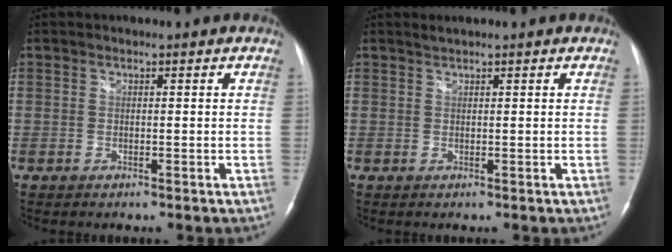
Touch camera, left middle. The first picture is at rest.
{"total": 0.6, "force": [0.6, -0.1, 0.0], "torque": [-0.005, 0.002, 0.015]}